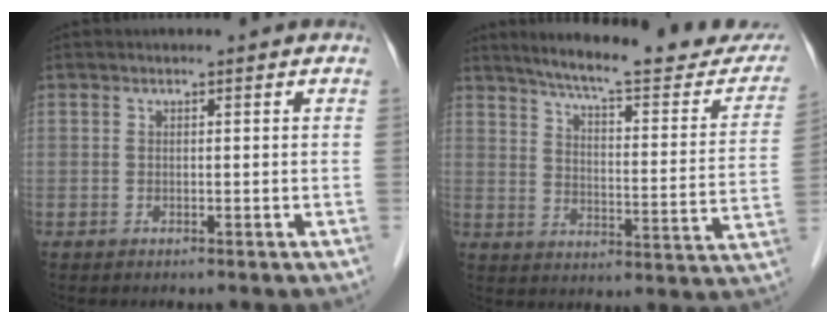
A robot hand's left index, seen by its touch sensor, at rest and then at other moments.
{"total": 22.2, "force": [19.8, 2.8, 9.7], "torque": [-0.129, -0.050, 0.248]}